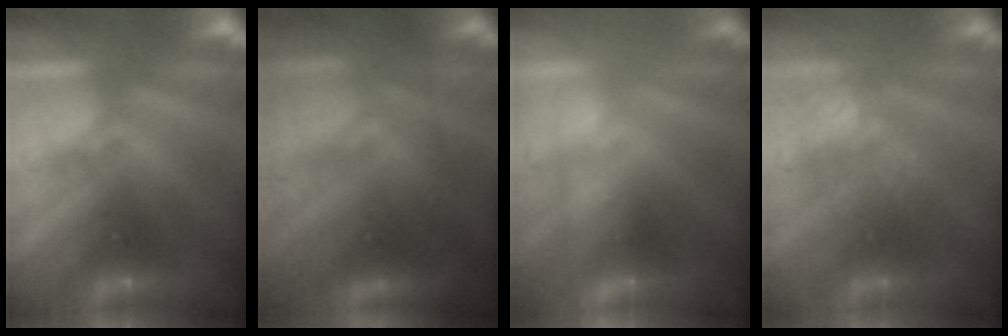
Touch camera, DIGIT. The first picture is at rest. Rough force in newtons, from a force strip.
{"total": 7.6}
{"total": 2.4}
{"total": 3.5}